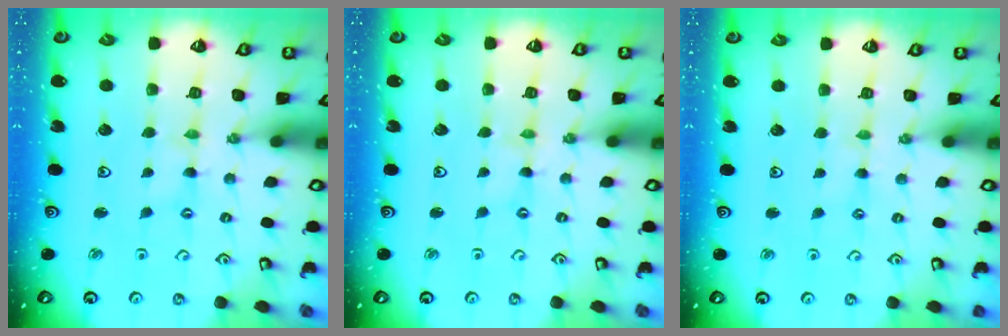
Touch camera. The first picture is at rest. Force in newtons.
{"total": 0.0}
{"total": 0.8, "press": 0.8, "slide": 0.3}